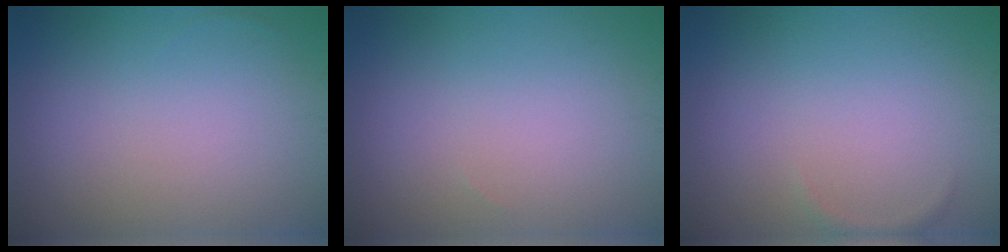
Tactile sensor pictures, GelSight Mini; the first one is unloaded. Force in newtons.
{"total": 0.0}
{"total": 0.5, "press": 0.5, "slide": 0.1}